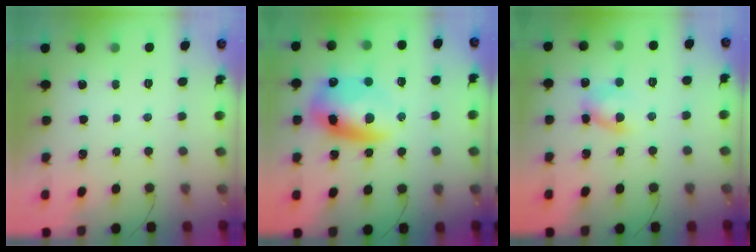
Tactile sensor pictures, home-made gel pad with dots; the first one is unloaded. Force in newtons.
{"total": 13.4, "press": 13.0, "slide": 3.1}
{"total": 6.8, "press": 6.8, "slide": 0.4}